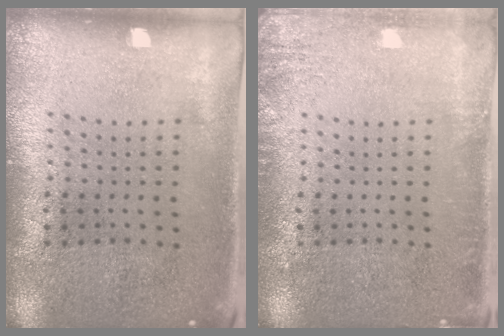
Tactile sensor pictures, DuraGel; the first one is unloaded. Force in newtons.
{"total": 2.0, "press": 1.9, "slide": 0.2}